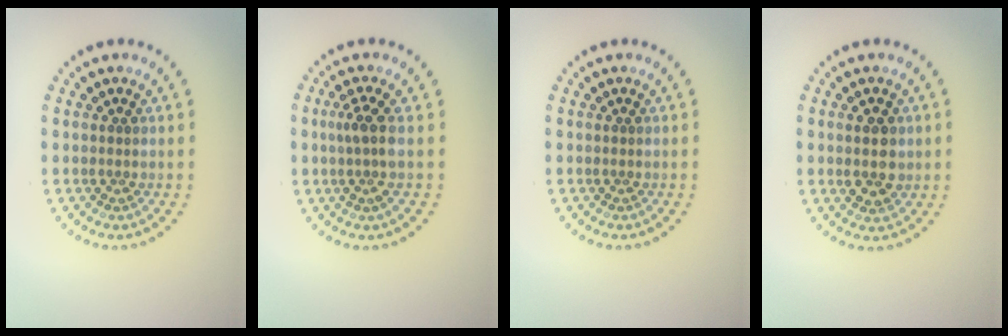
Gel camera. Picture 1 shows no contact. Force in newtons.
{"total": 2.2, "press": 1.7, "slide": 1.3}
{"total": 0.0}
{"total": 2.6, "press": 2.6, "slide": 0.4}